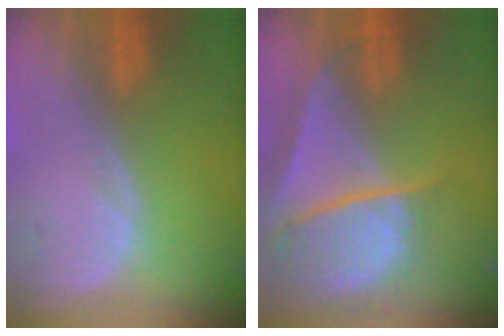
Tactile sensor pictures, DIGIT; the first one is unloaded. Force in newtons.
{"total": 9.5, "press": 8.2, "slide": 4.8}